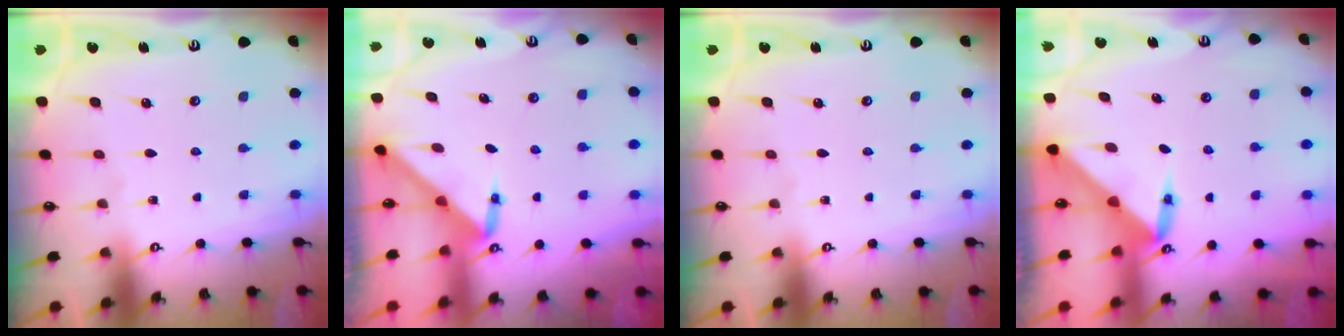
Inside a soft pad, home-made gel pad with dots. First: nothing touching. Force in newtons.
{"total": 3.0, "press": 3.0, "slide": 0.3}
{"total": 0.0}
{"total": 3.9, "press": 3.9, "slide": 0.4}